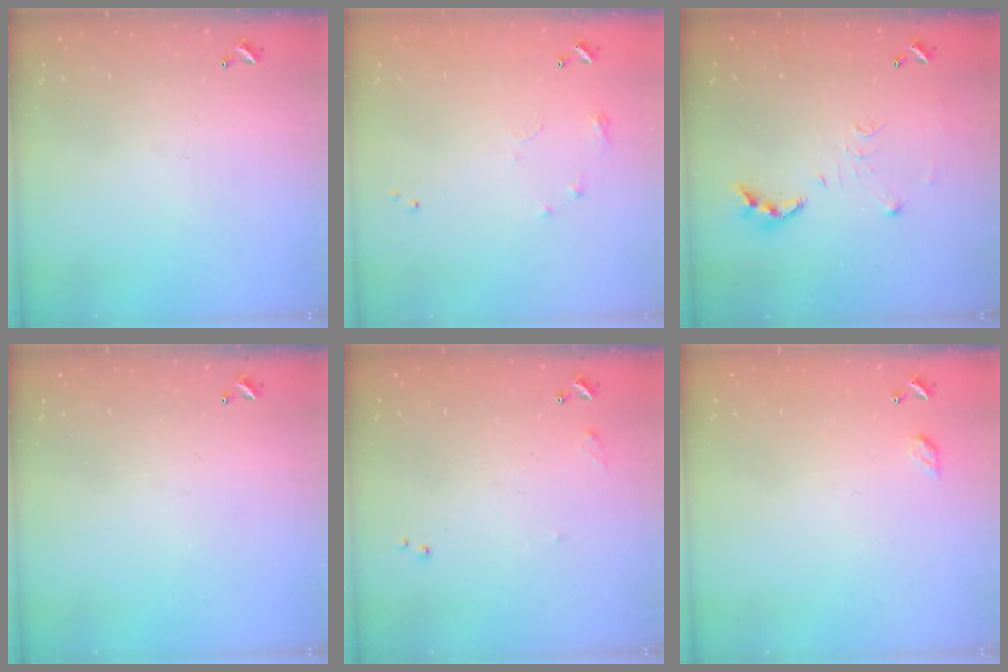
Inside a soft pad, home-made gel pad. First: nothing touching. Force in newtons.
{"total": 6.3, "press": 6.3, "slide": 0.9}
{"total": 8.7, "press": 8.7, "slide": 0.8}
{"total": 0.0}
{"total": 6.5, "press": 6.5, "slide": 0.7}
{"total": 3.2, "press": 3.2, "slide": 0.4}